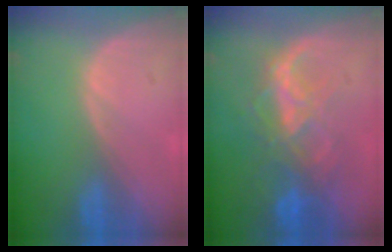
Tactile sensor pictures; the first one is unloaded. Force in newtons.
{"total": 8.8, "press": 7.5, "slide": 4.6}